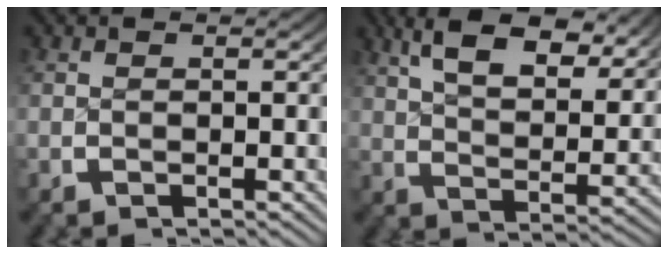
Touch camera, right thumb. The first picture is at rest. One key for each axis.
{"total": 9.0, "fx": 5.8, "fy": 3.6, "fz": 5.8, "tx": -0.096, "ty": 0.010, "tz": 0.091}